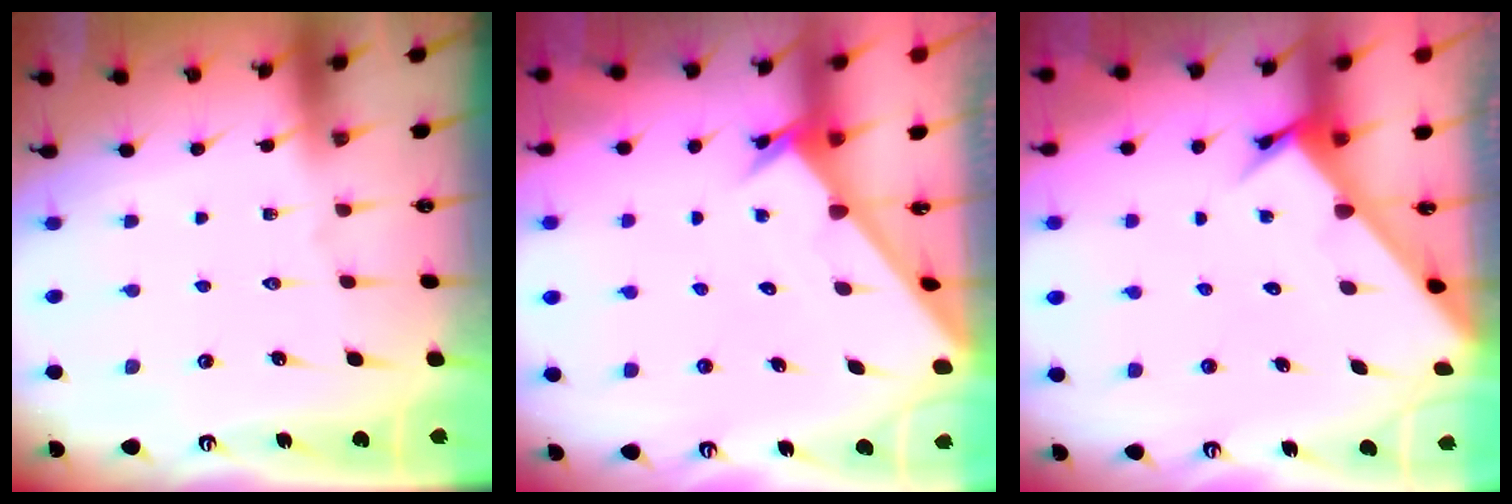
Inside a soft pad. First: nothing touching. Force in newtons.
{"total": 2.4, "press": 2.4, "slide": 0.2}
{"total": 3.5, "press": 3.5, "slide": 0.2}